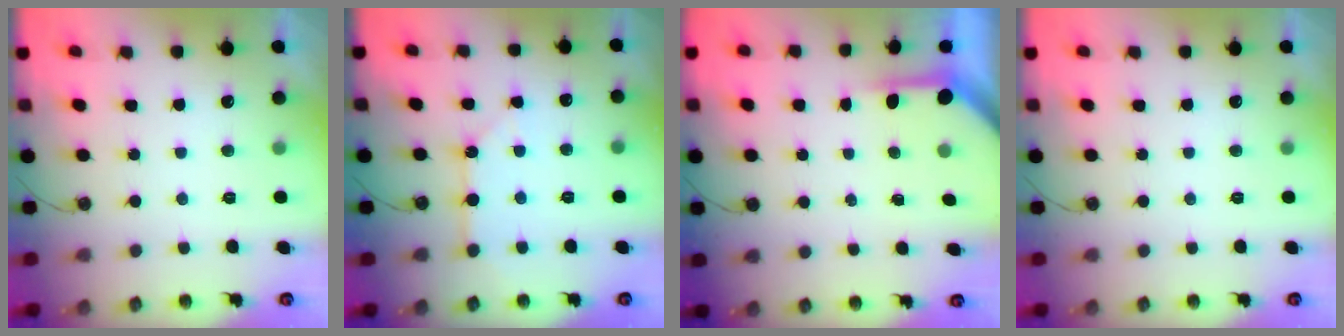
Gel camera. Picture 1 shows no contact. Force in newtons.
{"total": 3.7, "press": 3.7, "slide": 0.4}
{"total": 4.0, "press": 4.0, "slide": 0.3}
{"total": 0.0}